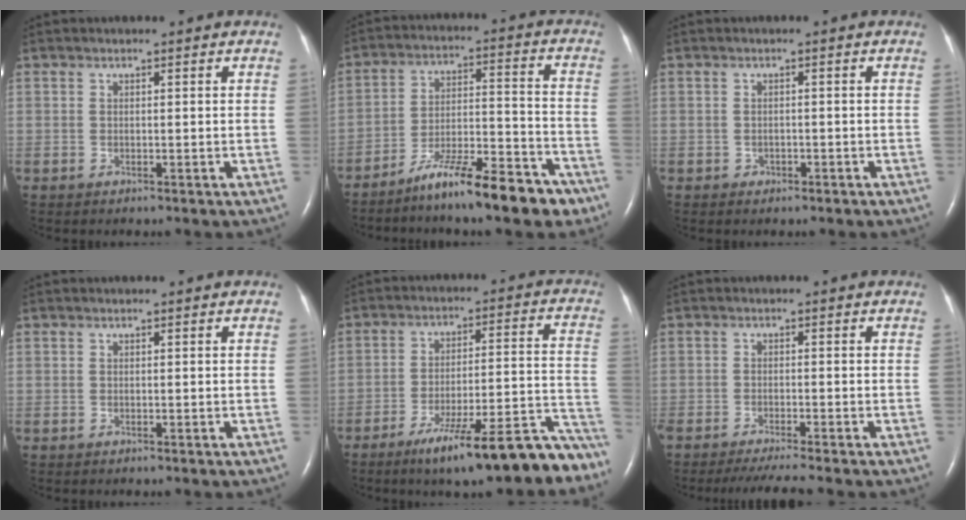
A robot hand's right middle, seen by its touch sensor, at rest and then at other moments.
{"total": 13.5, "force": [-10.2, 2.3, 8.6], "torque": [-0.129, 0.017, -0.170]}
{"total": 0.8, "force": [-0.5, 0.7, 0.2], "torque": [-0.004, 0.003, -0.007]}
{"total": 0.0}
{"total": 19.1, "force": [-14.9, 2.7, 11.7], "torque": [-0.098, 0.042, -0.220]}
{"total": 5.6, "force": [-4.8, -0.7, 2.9], "torque": [-0.041, -0.017, -0.078]}